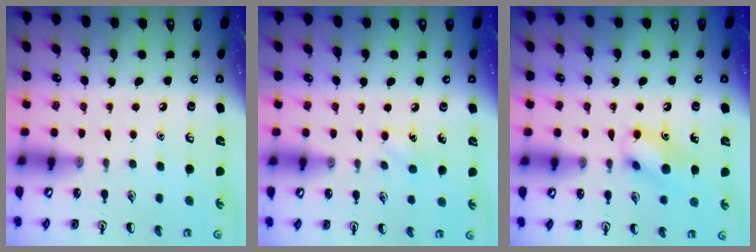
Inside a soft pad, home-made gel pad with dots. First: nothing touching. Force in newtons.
{"total": 5.4, "press": 5.1, "slide": 1.6}
{"total": 10.8, "press": 10.7, "slide": 1.8}